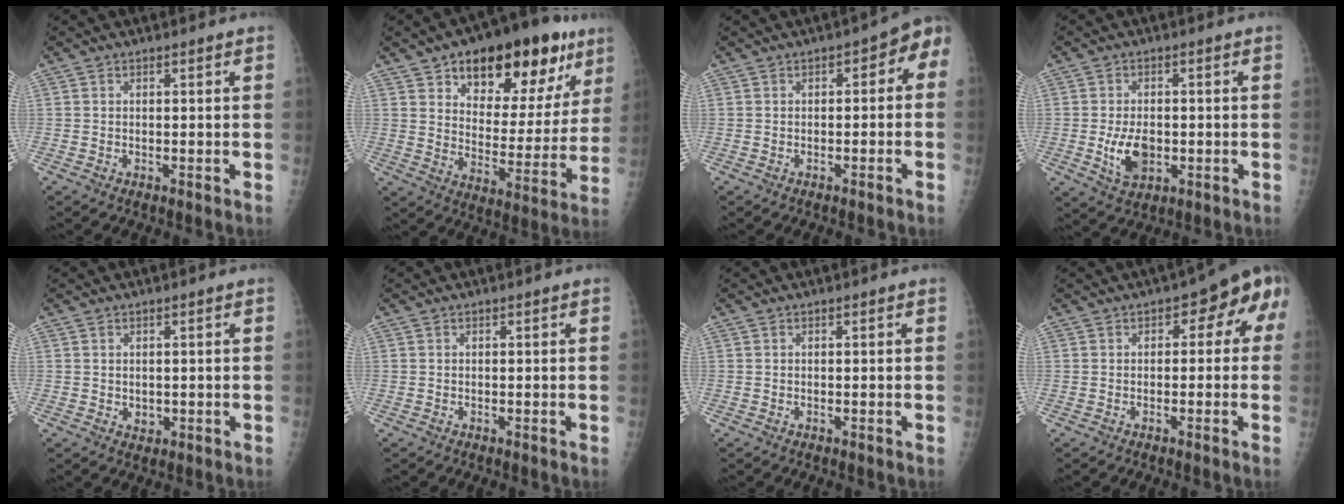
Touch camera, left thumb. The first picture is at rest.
{"total": 23.6, "force": [13.2, 11.8, 15.7], "torque": [-0.170, -0.029, 0.199]}
{"total": 4.8, "force": [-0.9, 2.8, 3.7], "torque": [-0.020, 0.031, -0.021]}
{"total": 6.7, "force": [-1.3, 4.3, 5.0], "torque": [-0.080, -0.007, -0.016]}
{"total": 1.5, "force": [0.1, 1.3, 0.7], "torque": [-0.006, -0.003, 0.008]}
{"total": 0.0}
{"total": 0.0}
{"total": 6.6, "force": [0.5, 3.8, 5.4], "torque": [-0.028, 0.026, -0.008]}